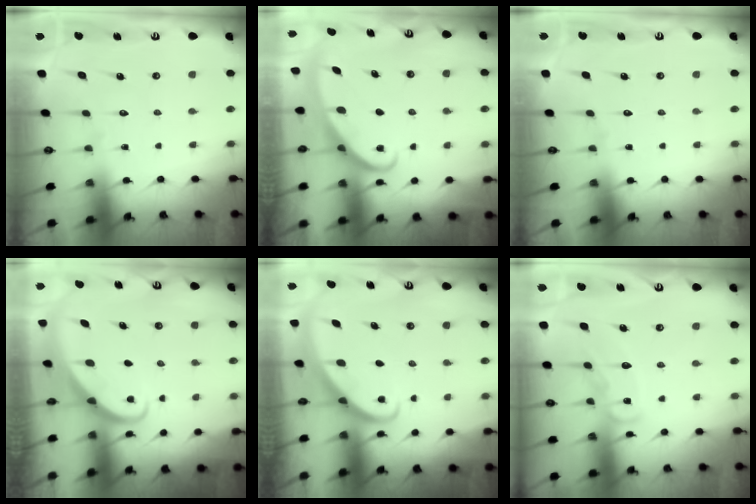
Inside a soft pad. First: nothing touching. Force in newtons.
{"total": 2.8, "press": 2.8, "slide": 0.4}
{"total": 0.0}
{"total": 2.3, "press": 2.3, "slide": 0.2}
{"total": 2.8, "press": 2.8, "slide": 0.2}
{"total": 9.0, "press": 8.9, "slide": 0.7}